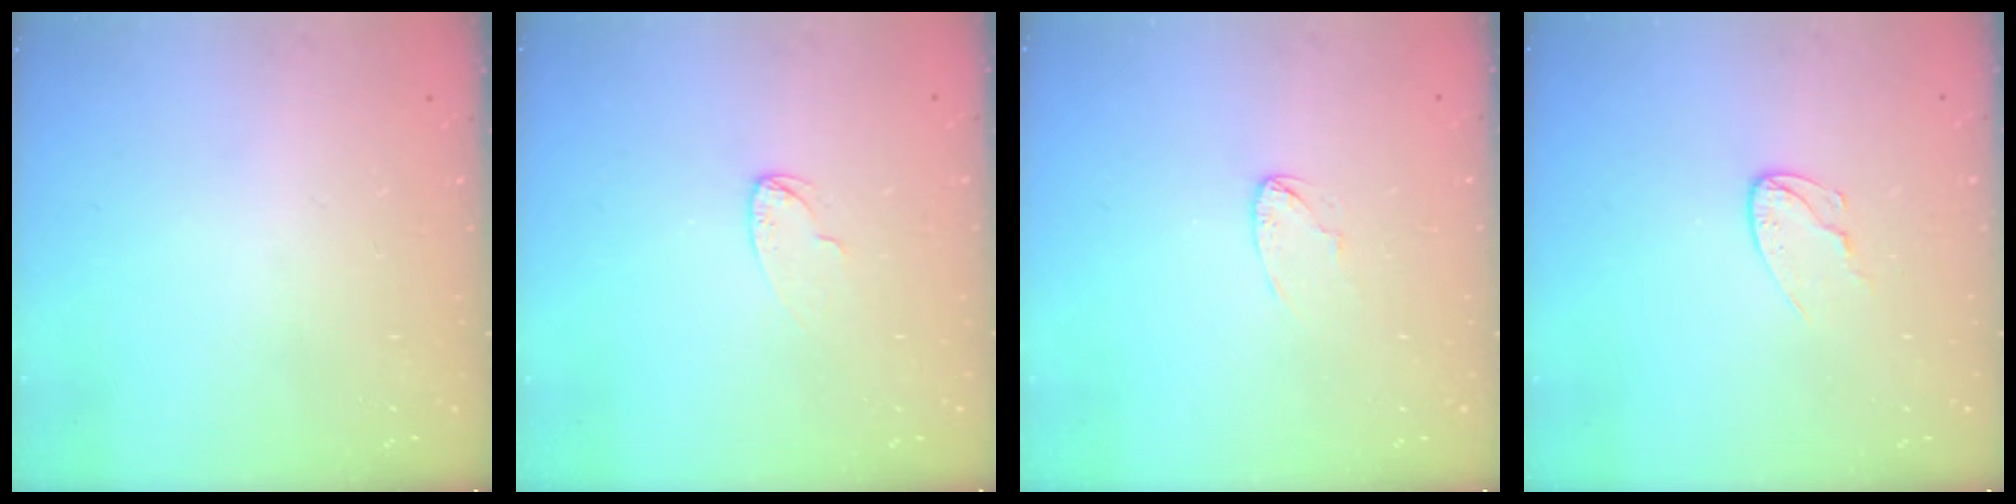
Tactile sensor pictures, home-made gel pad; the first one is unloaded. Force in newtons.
{"total": 4.1, "press": 4.1, "slide": 0.4}
{"total": 2.6, "press": 2.6, "slide": 0.2}
{"total": 6.3, "press": 6.2, "slide": 0.6}